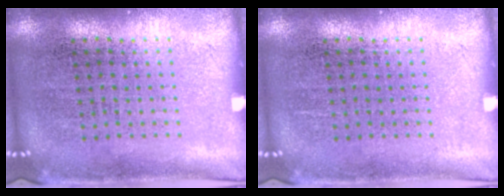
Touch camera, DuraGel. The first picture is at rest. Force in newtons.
{"total": 0.0}